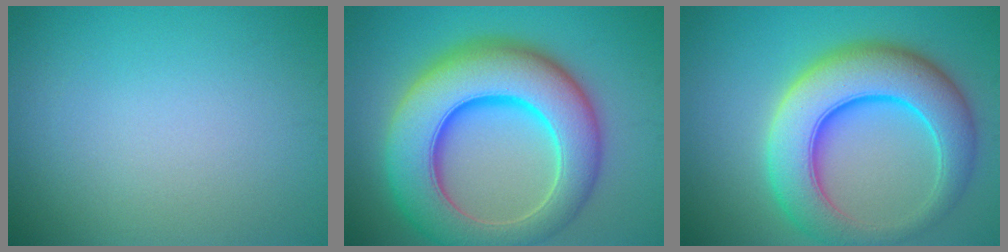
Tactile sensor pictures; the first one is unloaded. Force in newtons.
{"total": 12.6, "press": 12.6, "slide": 0.4}
{"total": 9.9, "press": 9.9, "slide": 0.3}